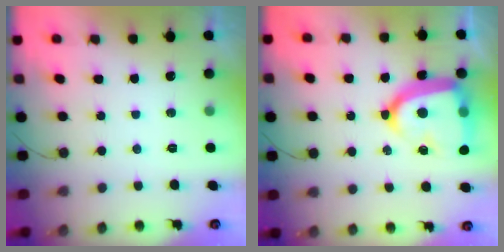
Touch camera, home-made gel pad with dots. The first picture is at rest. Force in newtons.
{"total": 21.2, "press": 21.1, "slide": 2.2}